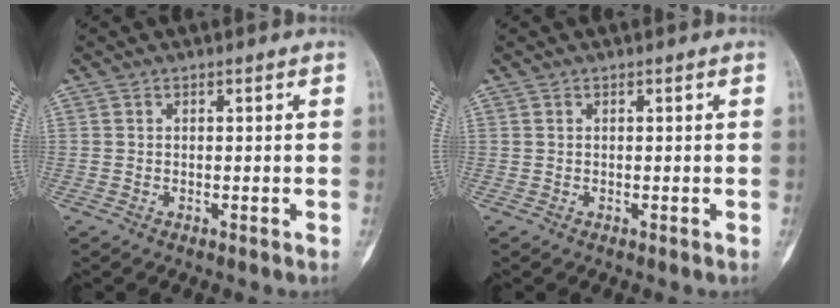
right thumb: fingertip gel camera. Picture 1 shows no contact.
{"total": 0.0}